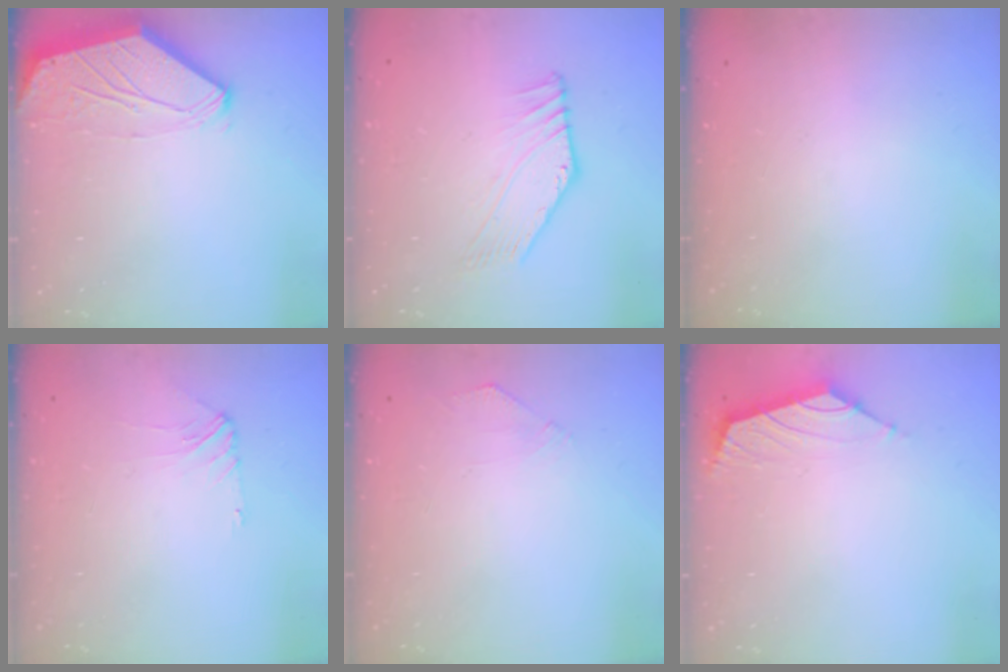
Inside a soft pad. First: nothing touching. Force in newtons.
{"total": 1.7, "press": 1.7, "slide": 0.4}
{"total": 0.0}
{"total": 2.8, "press": 2.7, "slide": 0.5}
{"total": 3.5, "press": 3.5, "slide": 0.5}
{"total": 1.8, "press": 1.6, "slide": 0.7}